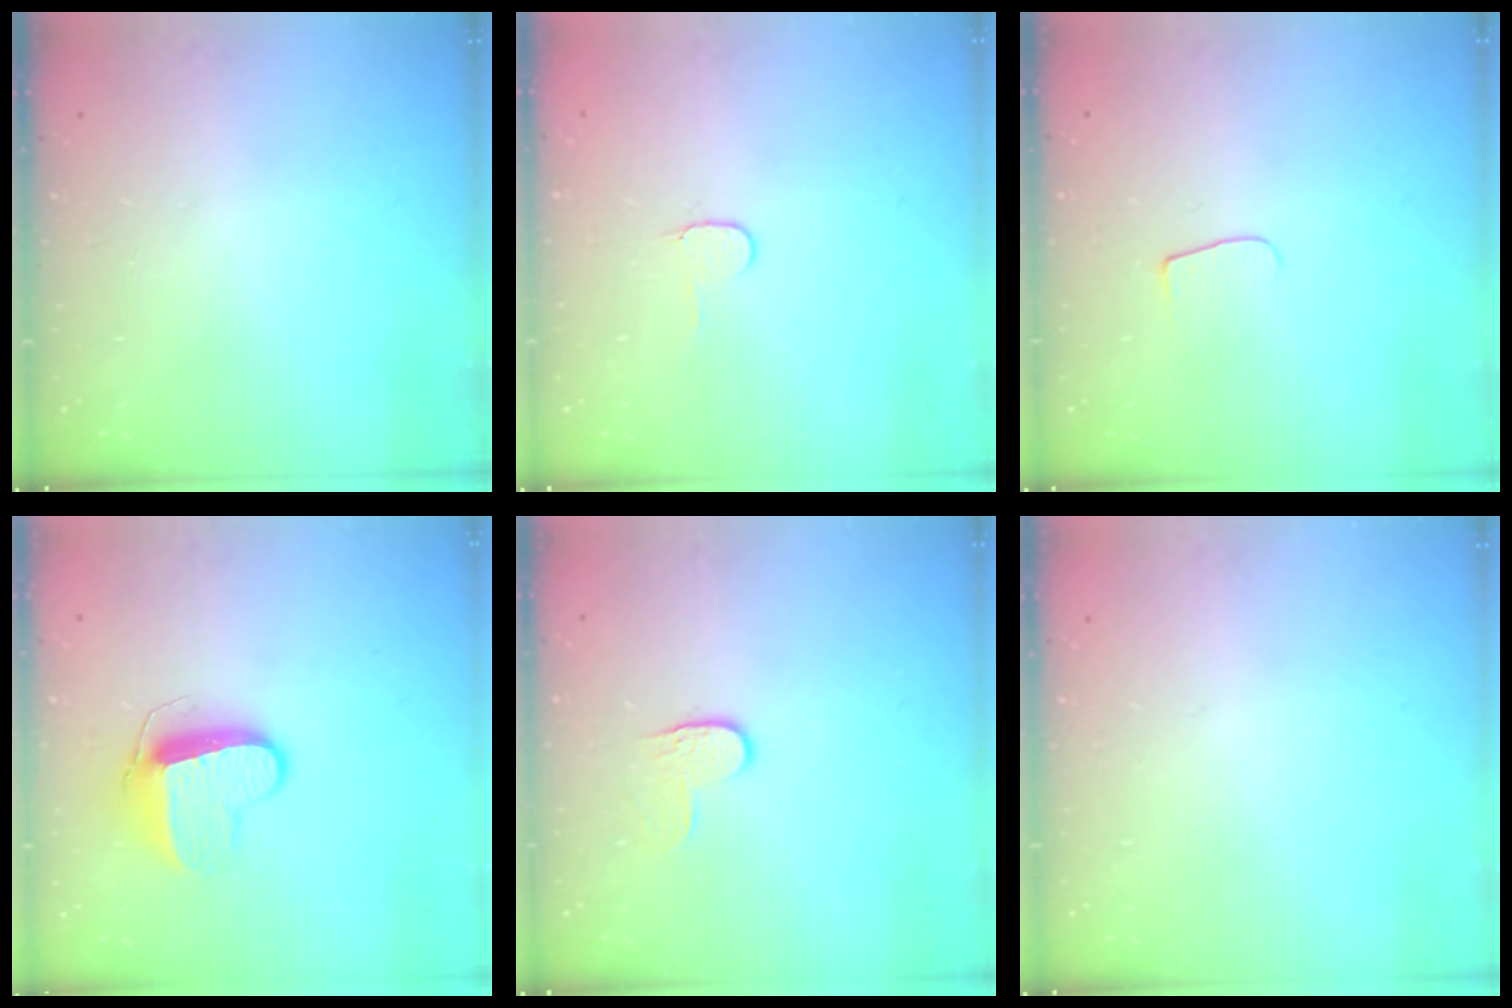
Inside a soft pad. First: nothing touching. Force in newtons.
{"total": 3.6, "press": 3.6, "slide": 0.4}
{"total": 3.8, "press": 3.8, "slide": 0.5}
{"total": 10.3, "press": 10.3, "slide": 0.4}
{"total": 4.2, "press": 4.2, "slide": 0.5}
{"total": 0.0}